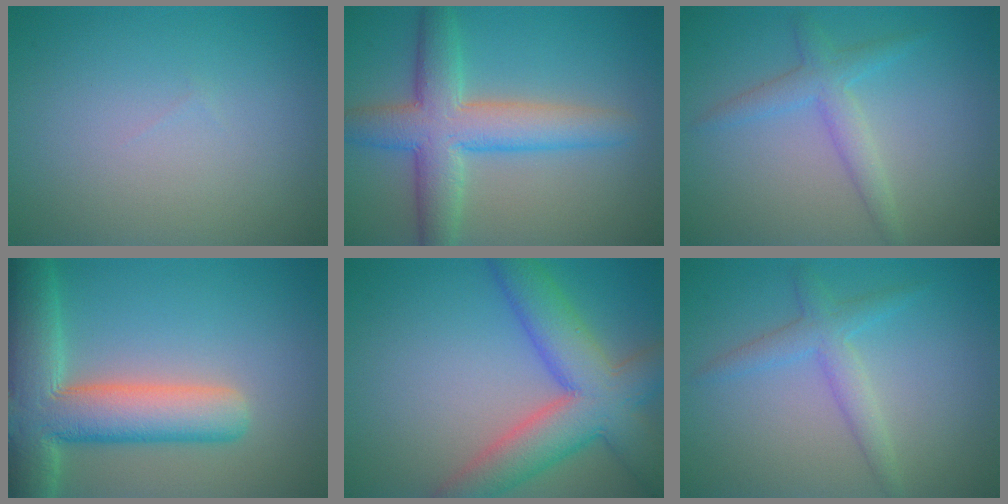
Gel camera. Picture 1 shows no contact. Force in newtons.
{"total": 6.8, "press": 6.8, "slide": 0.3}
{"total": 2.6, "press": 2.6, "slide": 0.1}
{"total": 9.7, "press": 9.6, "slide": 0.7}
{"total": 8.5, "press": 8.5, "slide": 0.4}
{"total": 2.6, "press": 2.6, "slide": 0.1}